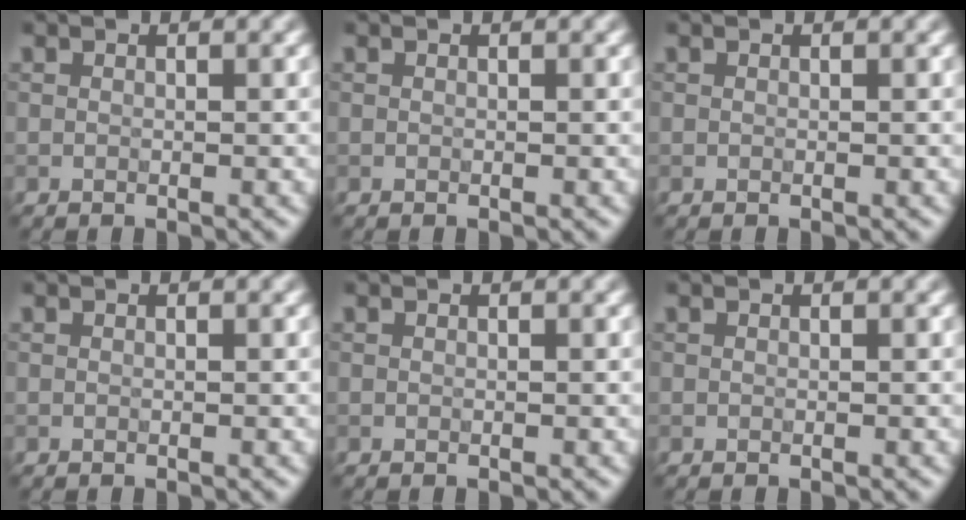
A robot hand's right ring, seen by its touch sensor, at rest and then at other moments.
{"total": 0.0}
{"total": 0.0}
{"total": 0.0}
{"total": 0.0}
{"total": 0.0}